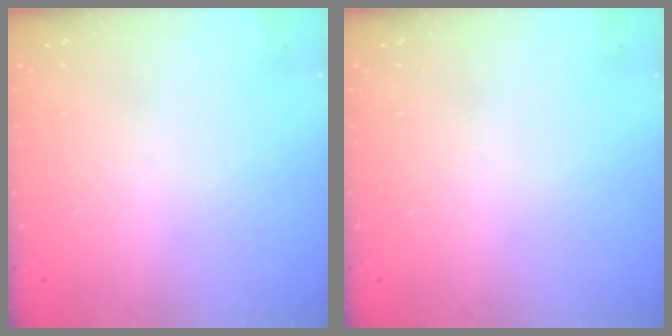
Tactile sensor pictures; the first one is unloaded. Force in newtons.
{"total": 0.0}